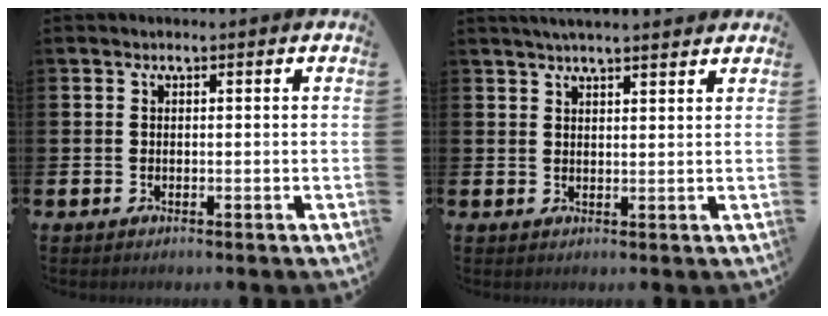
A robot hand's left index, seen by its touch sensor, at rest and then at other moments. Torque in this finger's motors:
{"motor_torque": [0.98, -1.16, 0.25, 0.05]}